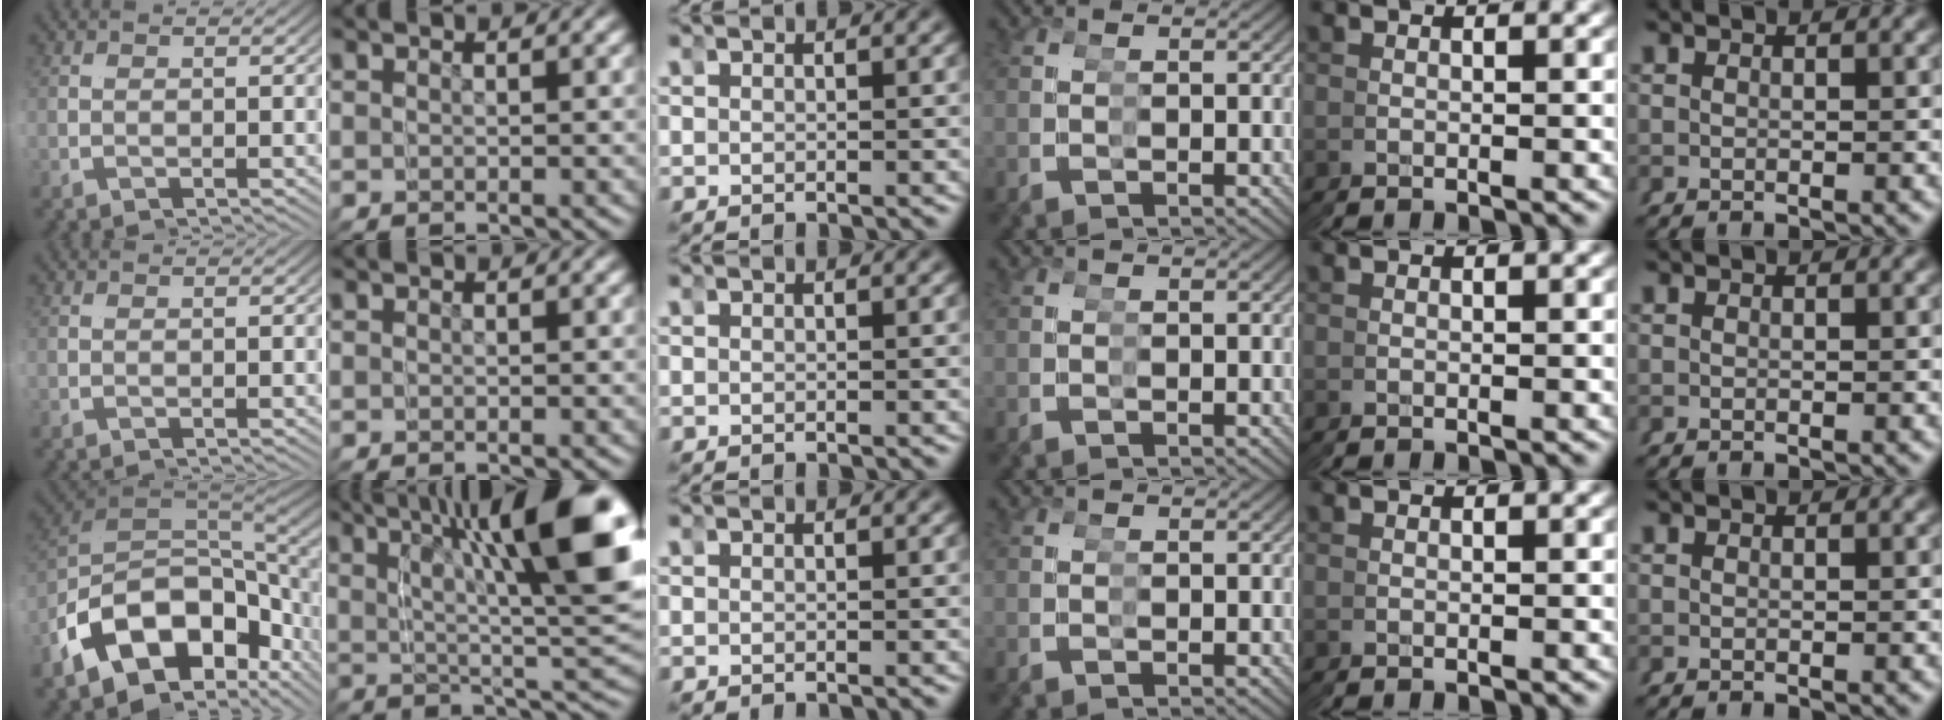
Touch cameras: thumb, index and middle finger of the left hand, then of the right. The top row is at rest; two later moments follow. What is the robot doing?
{"motion": "grasp_and_lifting", "object": "toy banana"}